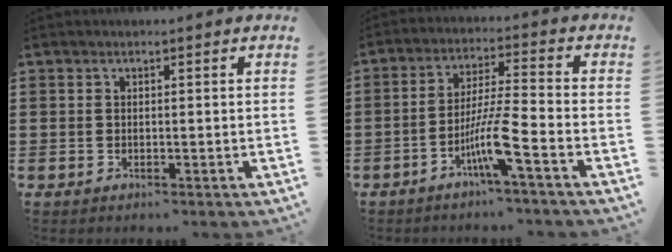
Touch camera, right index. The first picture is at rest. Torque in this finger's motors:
{"motor_torque": [0.73, 0.17, 0.47, 0.08]}